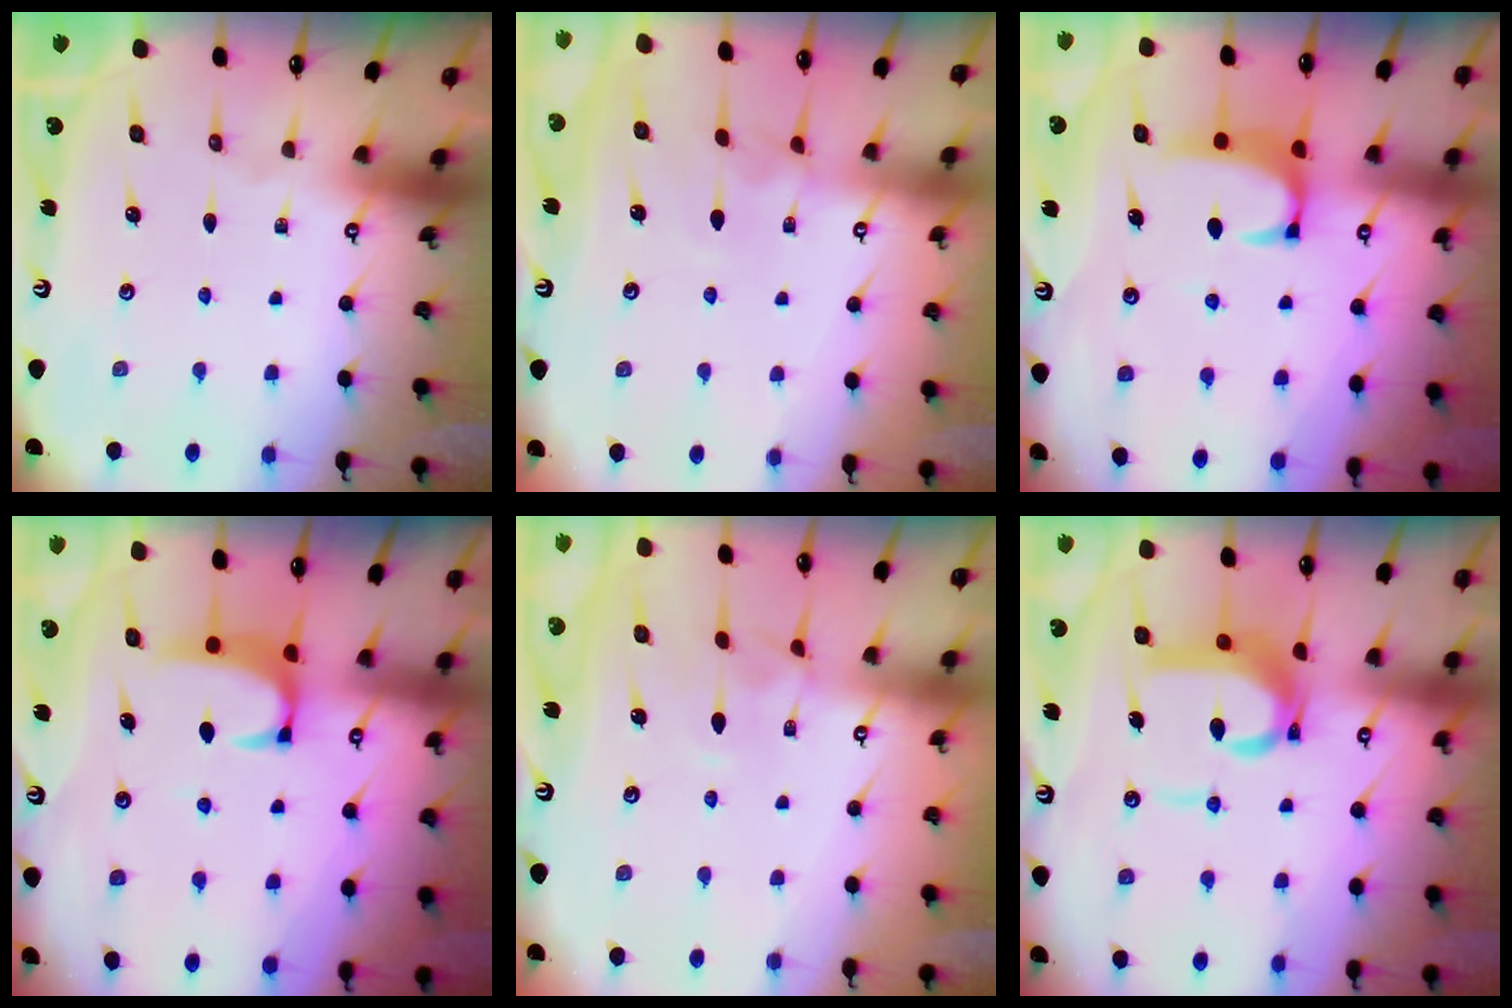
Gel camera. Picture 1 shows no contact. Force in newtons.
{"total": 4.0, "press": 4.0, "slide": 0.2}
{"total": 2.1, "press": 2.0, "slide": 0.3}
{"total": 2.1, "press": 2.0, "slide": 0.3}
{"total": 2.6, "press": 2.5, "slide": 0.6}
{"total": 9.2, "press": 9.1, "slide": 0.9}